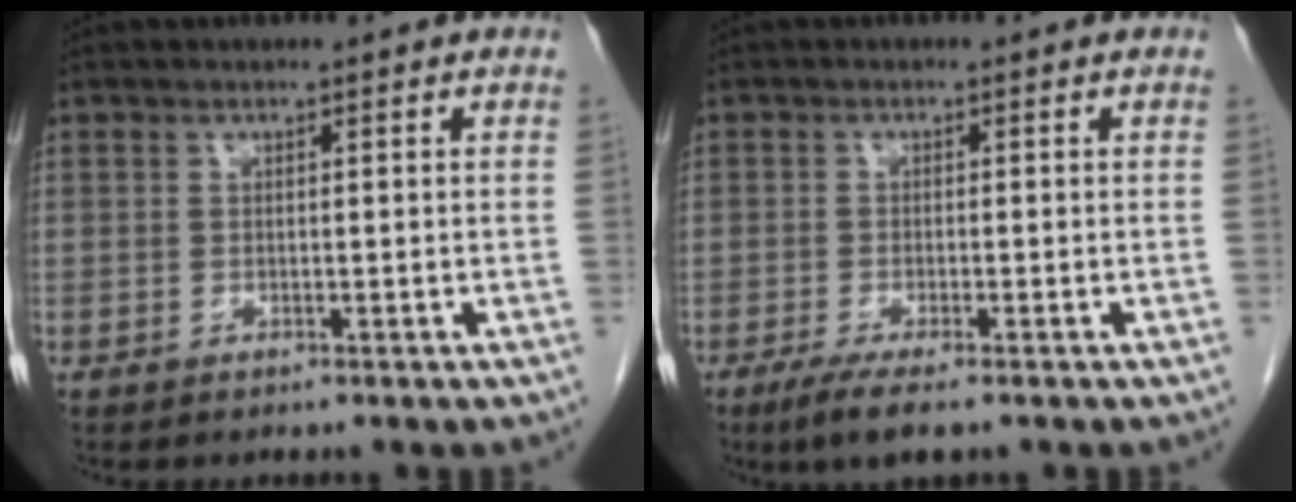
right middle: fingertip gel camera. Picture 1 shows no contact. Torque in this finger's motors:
{"motor_torque": [1.28, -0.77, 0.29, 0.08]}